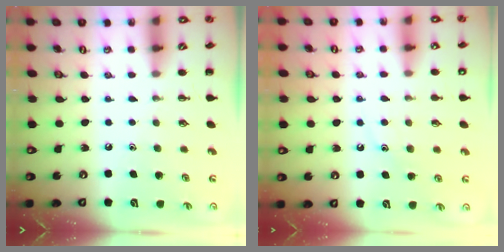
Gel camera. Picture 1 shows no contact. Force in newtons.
{"total": 10.3, "press": 10.2, "slide": 1.4}